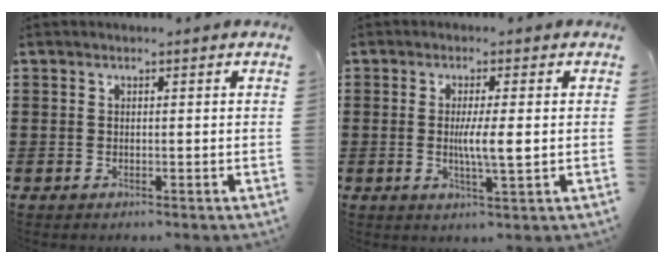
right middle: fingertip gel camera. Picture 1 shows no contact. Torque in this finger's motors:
{"motor_torque": [0.90, -0.35, 0.60, 0.19]}